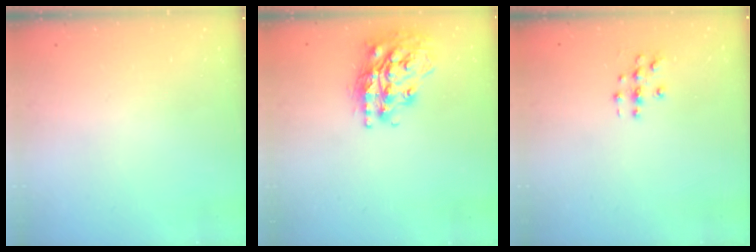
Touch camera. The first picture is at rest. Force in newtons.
{"total": 19.3, "press": 19.3, "slide": 1.4}
{"total": 3.2, "press": 3.2, "slide": 0.1}